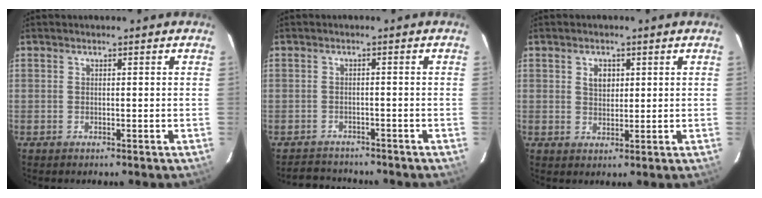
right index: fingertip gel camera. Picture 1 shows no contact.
{"total": 5.2, "force": [-4.8, 1.9, 0.4], "torque": [-0.019, 0.013, -0.073]}
{"total": 3.3, "force": [1.2, 2.3, 2.0], "torque": [-0.030, 0.006, 0.022]}